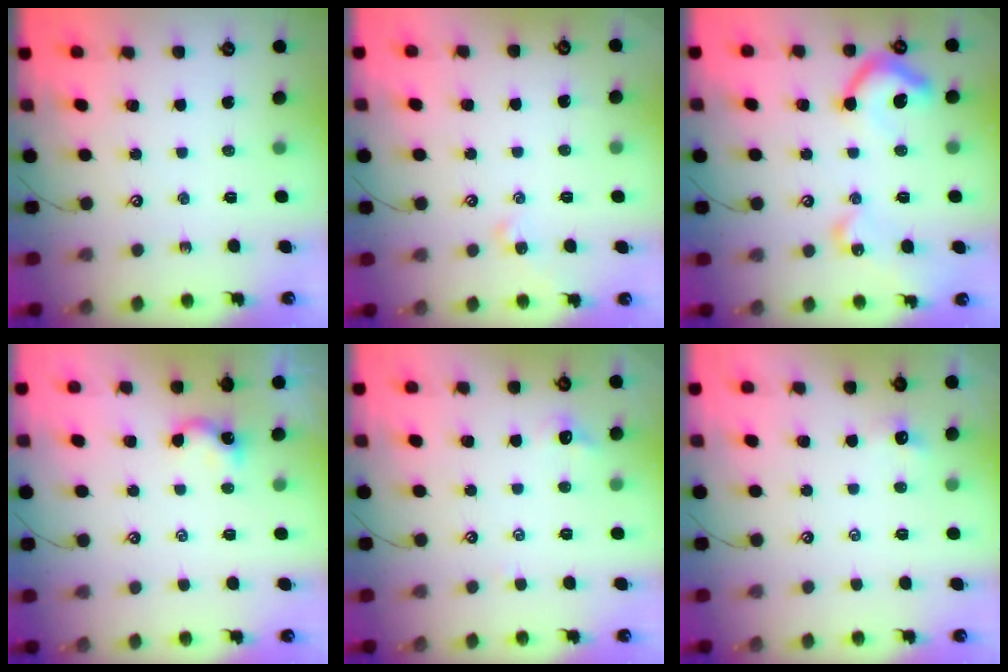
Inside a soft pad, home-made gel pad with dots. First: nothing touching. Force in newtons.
{"total": 2.1, "press": 2.0, "slide": 0.6}
{"total": 12.7, "press": 12.7, "slide": 1.2}
{"total": 1.1, "press": 1.0, "slide": 0.4}
{"total": 0.0}
{"total": 1.2, "press": 1.1, "slide": 0.5}